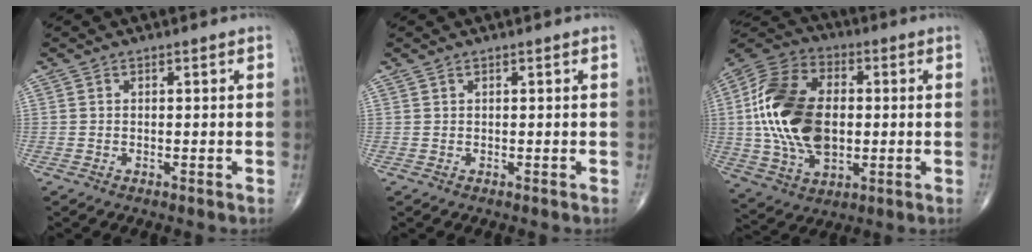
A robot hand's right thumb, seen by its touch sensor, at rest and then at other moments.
{"total": 0.0}
{"total": 21.3, "force": [0.6, 13.3, 16.7], "torque": [-0.323, 0.007, 0.014]}